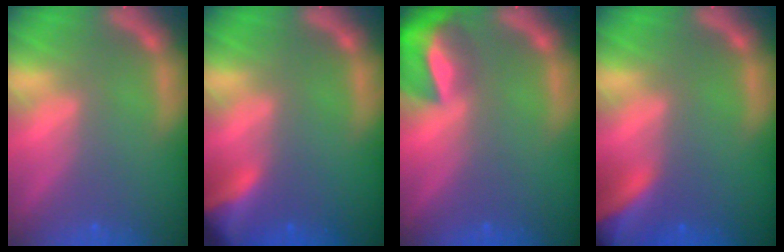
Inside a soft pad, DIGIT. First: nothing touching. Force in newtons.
{"total": 5.9}
{"total": 7.4}
{"total": 10.0}